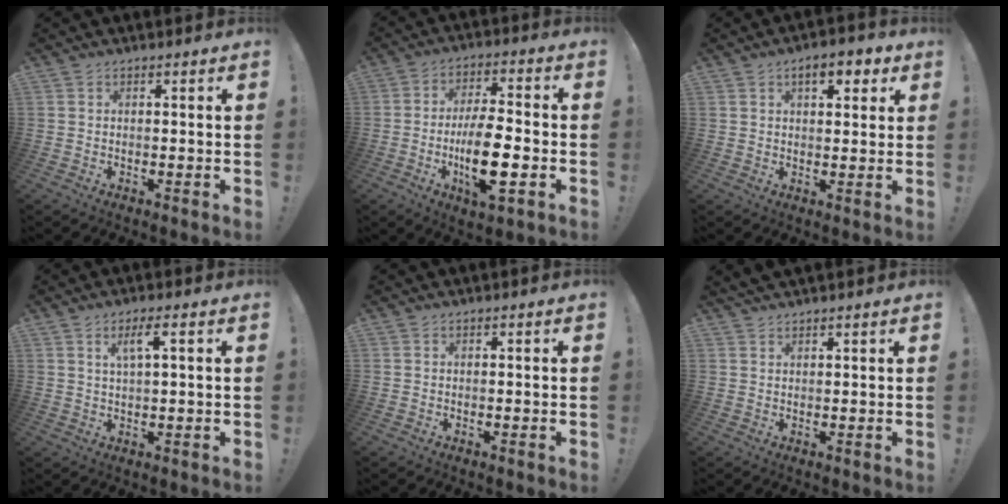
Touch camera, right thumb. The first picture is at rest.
{"total": 13.6, "force": [-4.4, 5.8, 11.5], "torque": [-0.212, 0.014, -0.074]}
{"total": 6.7, "force": [3.6, 3.0, 4.8], "torque": [-0.055, -0.010, 0.056]}
{"total": 4.7, "force": [1.9, 0.6, 4.3], "torque": [-0.073, -0.002, 0.026]}
{"total": 0.0}
{"total": 1.6, "force": [1.5, 0.0, 0.4], "torque": [-0.004, -0.010, 0.027]}